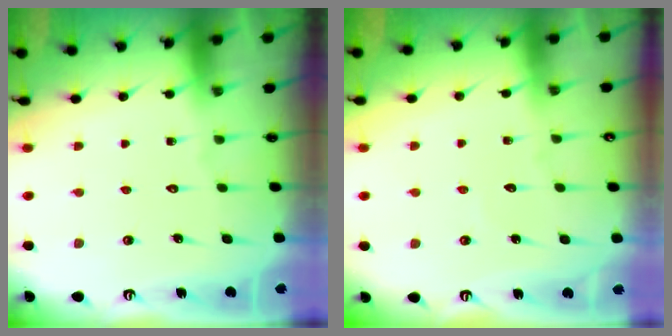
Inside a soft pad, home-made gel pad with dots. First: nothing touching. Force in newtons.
{"total": 2.9, "press": 2.9, "slide": 0.2}